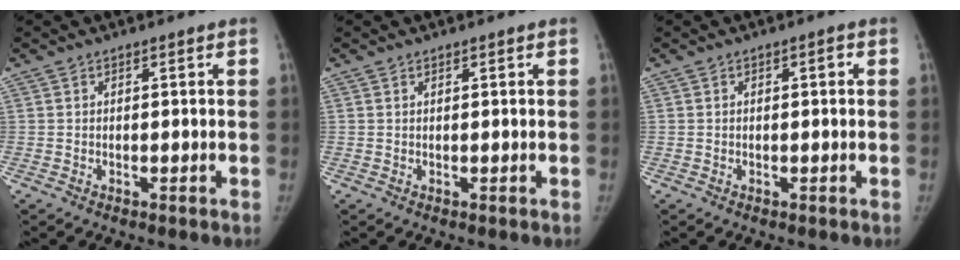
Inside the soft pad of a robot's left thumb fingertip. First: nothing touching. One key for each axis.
{"total": 0.0}
{"total": 1.4, "fx": 0.2, "fy": 0.6, "fz": 1.3, "tx": -0.020, "ty": 0.009, "tz": 0.002}